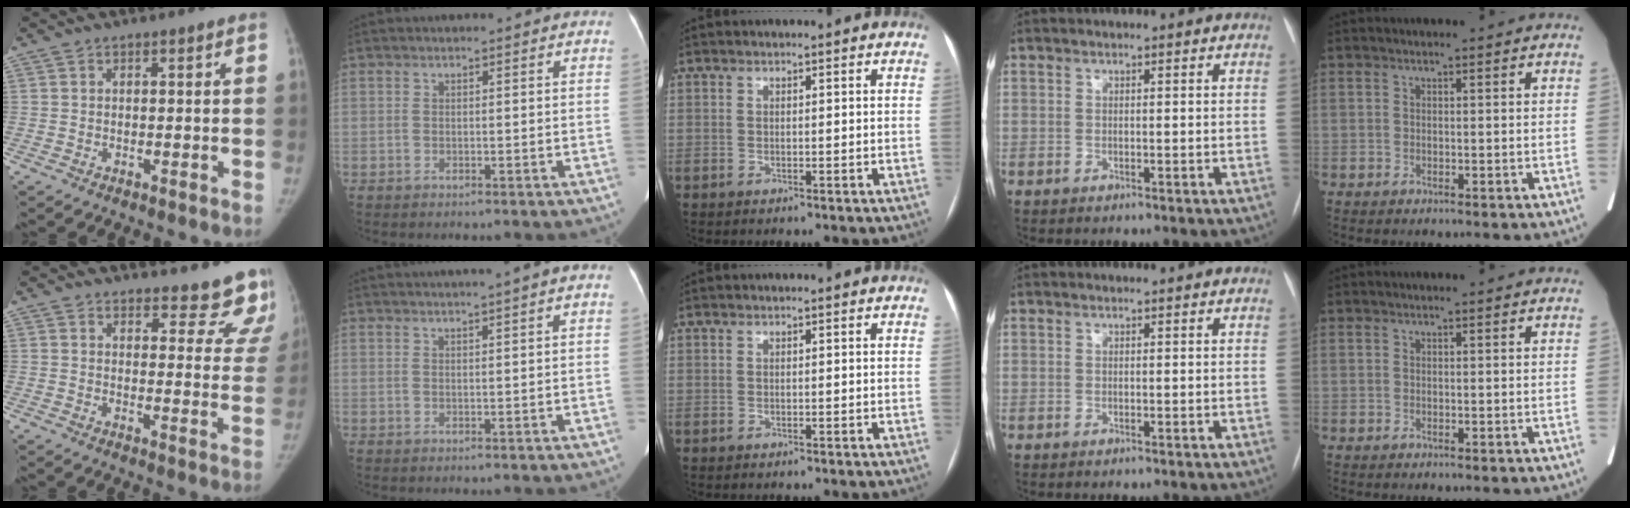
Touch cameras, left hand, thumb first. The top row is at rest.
{"thumb": {"total": 14.5, "force": [13.6, 4.5, 2.3], "torque": [0.031, -0.112, 0.132]}, "index": {"total": 2.9, "force": [2.0, -0.6, 2.1], "torque": [-0.034, 0.016, 0.037]}}